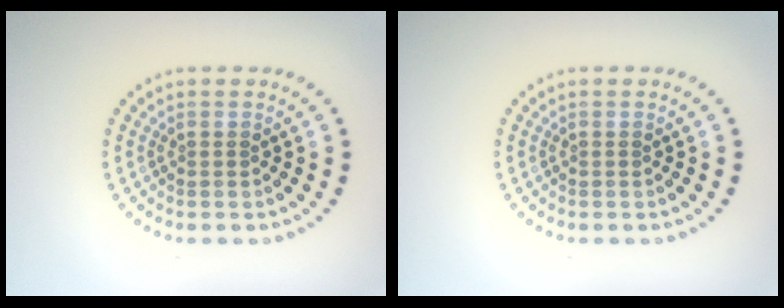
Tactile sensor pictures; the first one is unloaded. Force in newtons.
{"total": 0.0}